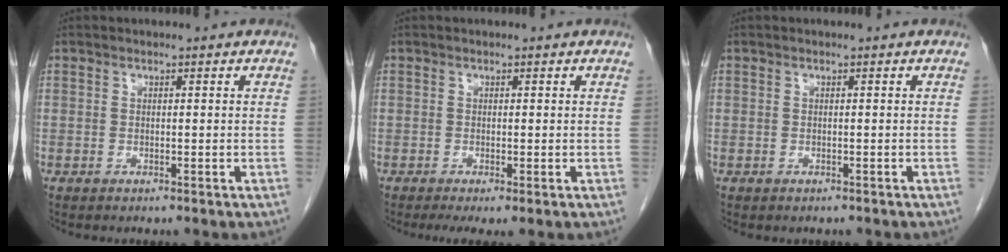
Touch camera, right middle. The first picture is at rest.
{"total": 1.6, "force": [-0.7, 0.3, 1.4], "torque": [-0.021, -0.007, -0.009]}
{"total": 0.5, "force": [-0.4, 0.3, 0.1], "torque": [-0.008, 0.001, -0.006]}